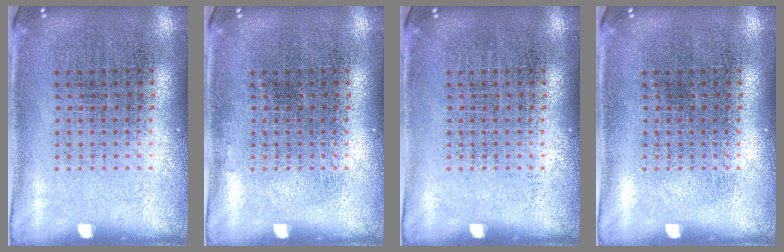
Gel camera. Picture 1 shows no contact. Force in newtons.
{"total": 0.0}
{"total": 0.0}
{"total": 0.0}